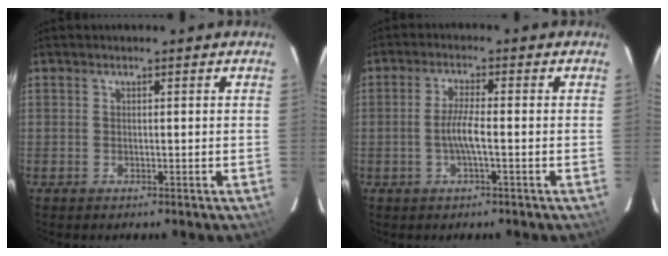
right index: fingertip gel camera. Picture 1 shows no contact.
{"total": 4.2, "force": [-1.1, 0.1, 4.1], "torque": [-0.081, -0.001, -0.021]}